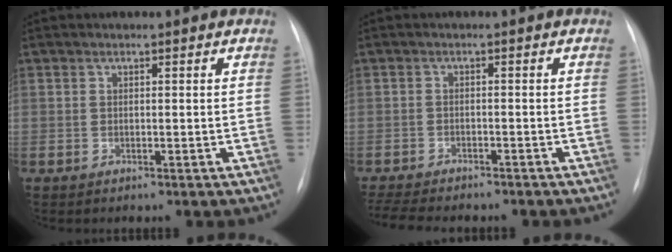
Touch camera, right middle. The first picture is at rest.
{"total": 10.8, "force": [-9.3, 2.6, 4.8], "torque": [-0.082, -0.005, -0.131]}